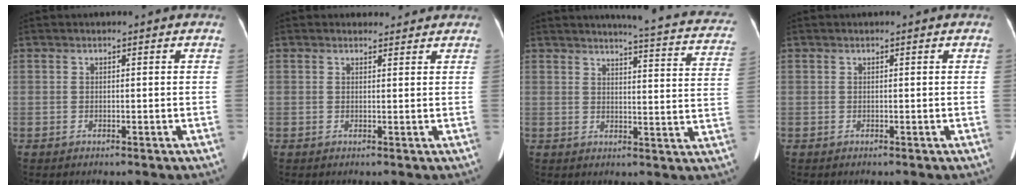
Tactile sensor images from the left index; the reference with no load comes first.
{"total": 2.0, "force": [1.8, 0.8, 0.0], "torque": [-0.002, 0.006, 0.020]}
{"total": 18.0, "force": [16.4, 1.7, 7.2], "torque": [-0.080, -0.061, 0.163]}
{"total": 0.0}